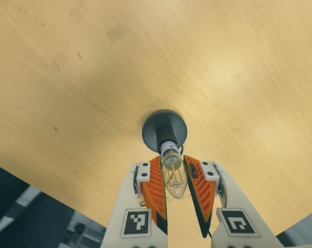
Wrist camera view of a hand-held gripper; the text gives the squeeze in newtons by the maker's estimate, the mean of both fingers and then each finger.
{"total": 11.4, "left": 10.0, "right": 12.9}